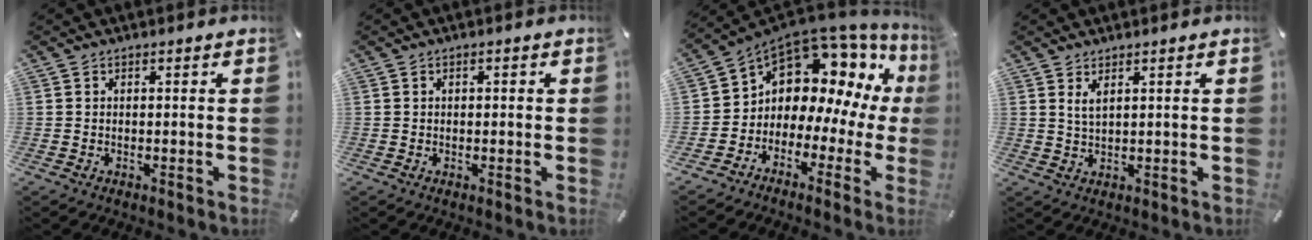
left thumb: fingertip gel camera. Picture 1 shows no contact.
{"total": 0.7, "force": [0.0, 0.5, 0.6], "torque": [-0.010, 0.004, -0.001]}
{"total": 9.3, "force": [4.8, 7.1, 3.6], "torque": [-0.068, -0.060, 0.085]}
{"total": 2.7, "force": [1.6, 0.9, 2.0], "torque": [-0.041, 0.000, 0.029]}